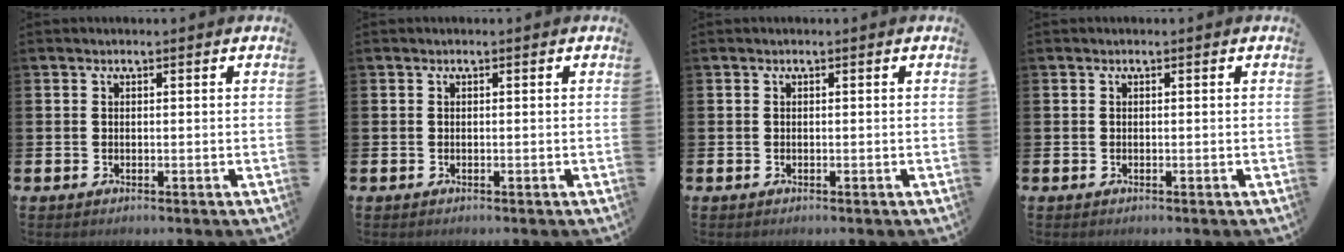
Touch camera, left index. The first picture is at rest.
{"total": 0.0}
{"total": 0.0}
{"total": 0.0}